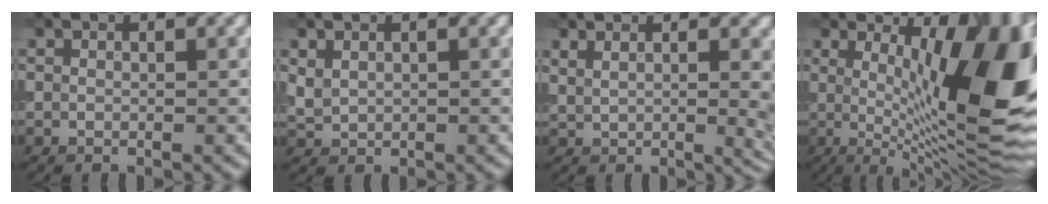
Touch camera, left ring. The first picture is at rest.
{"total": 1.2, "force": [0.6, 0.9, 0.6], "torque": [-0.013, 0.000, 0.018]}
{"total": 6.7, "force": [2.4, 3.4, 5.2], "torque": [-0.028, 0.024, 0.022]}
{"total": 14.7, "force": [1.7, 4.4, 13.9], "torque": [-0.164, 0.006, 0.025]}